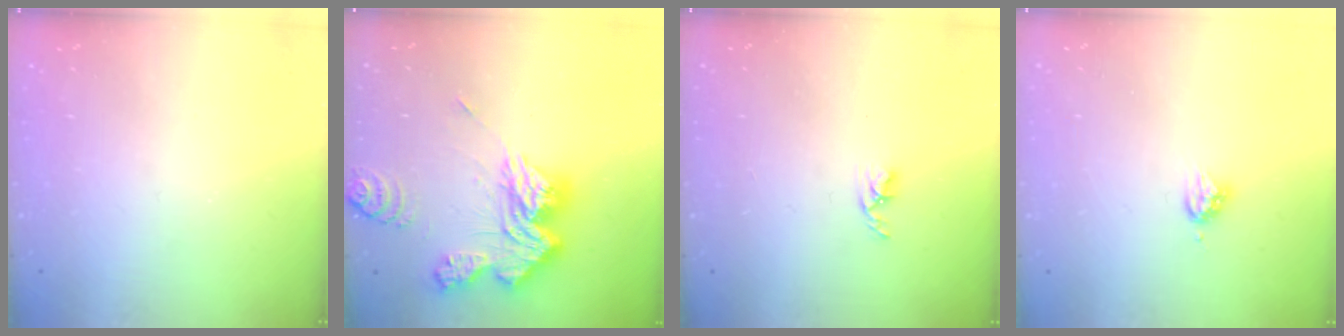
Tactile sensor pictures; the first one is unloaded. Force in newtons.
{"total": 20.4, "press": 20.3, "slide": 1.9}
{"total": 2.7, "press": 2.7, "slide": 0.5}
{"total": 4.6, "press": 4.6, "slide": 0.4}